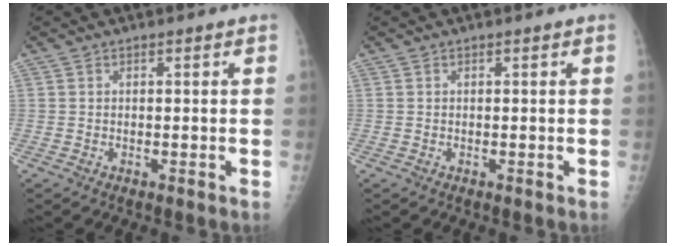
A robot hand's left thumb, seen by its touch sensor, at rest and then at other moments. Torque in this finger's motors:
{"motor_torque": [0.01, 0.02, -0.02, -0.03, 0.00]}